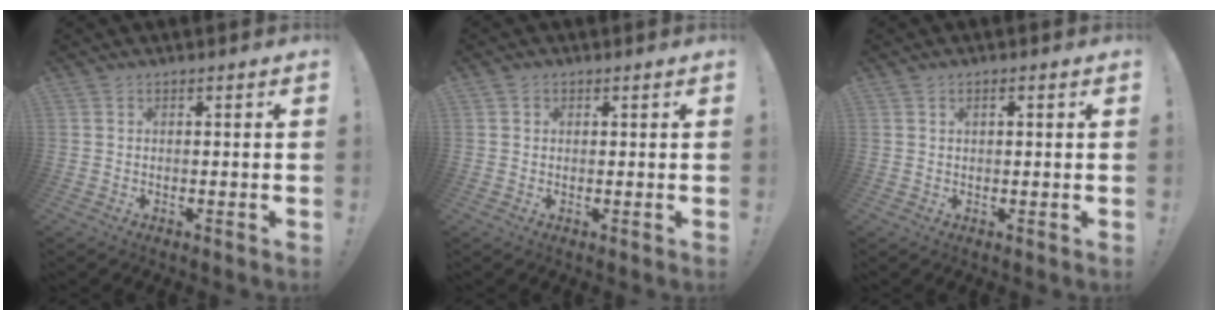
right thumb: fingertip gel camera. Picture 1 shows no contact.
{"total": 1.2, "force": [0.5, 1.0, 0.1], "torque": [0.003, 0.001, 0.008]}
{"total": 1.2, "force": [0.3, 0.5, 1.0], "torque": [-0.015, 0.001, 0.004]}